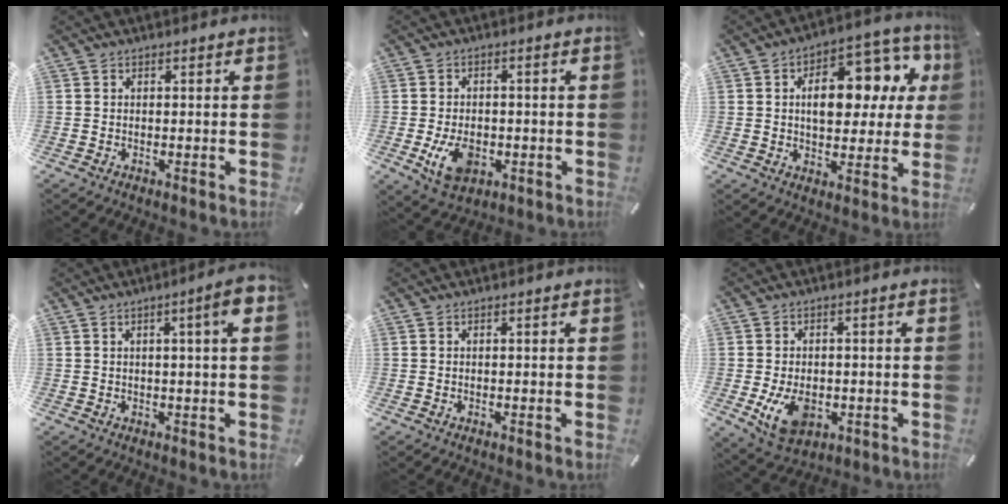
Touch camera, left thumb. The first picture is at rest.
{"total": 8.1, "force": [-2.1, 5.5, 5.6], "torque": [-0.120, 0.001, -0.040]}
{"total": 16.6, "force": [4.5, 9.9, 12.5], "torque": [-0.169, -0.020, 0.077]}
{"total": 6.5, "force": [1.9, 0.5, 6.2], "torque": [-0.099, -0.004, 0.026]}
{"total": 0.0}
{"total": 8.6, "force": [-1.8, 5.8, 6.0], "torque": [-0.113, 0.000, -0.030]}